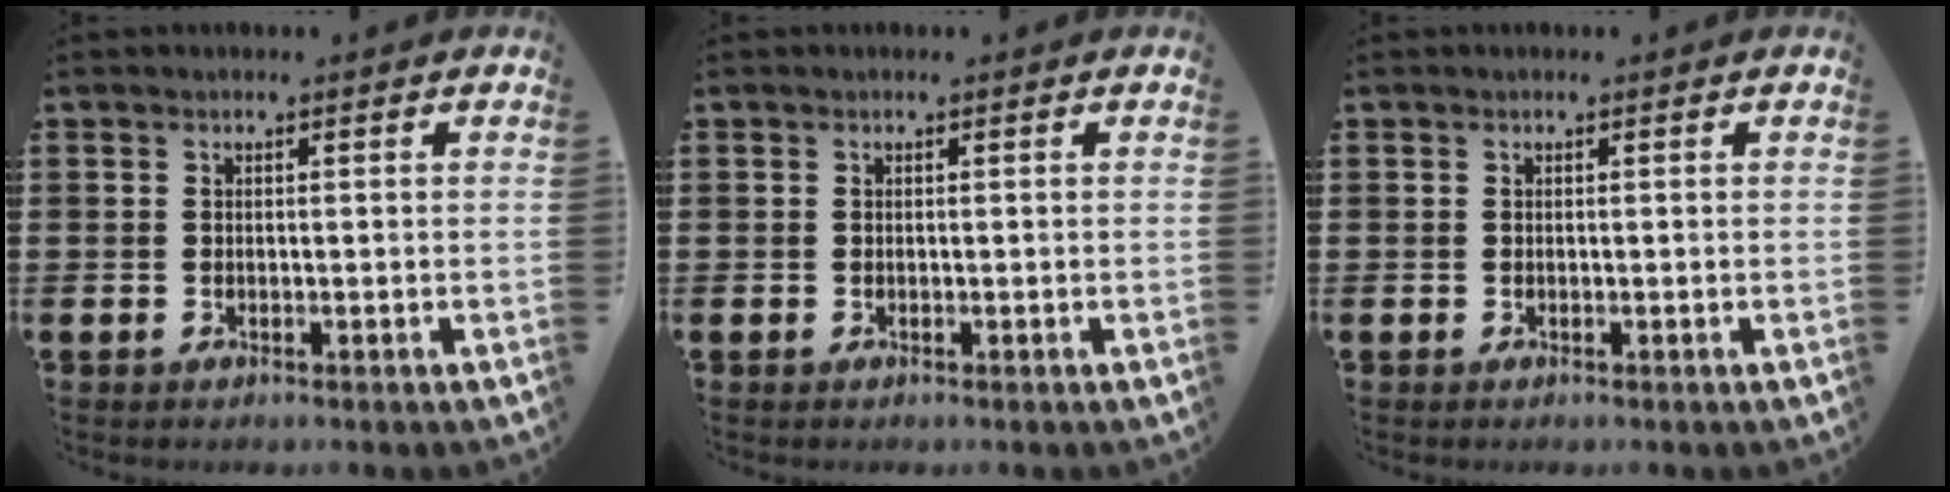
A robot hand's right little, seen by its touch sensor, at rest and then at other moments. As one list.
[{"total": 0.0}, {"total": 0.0}]